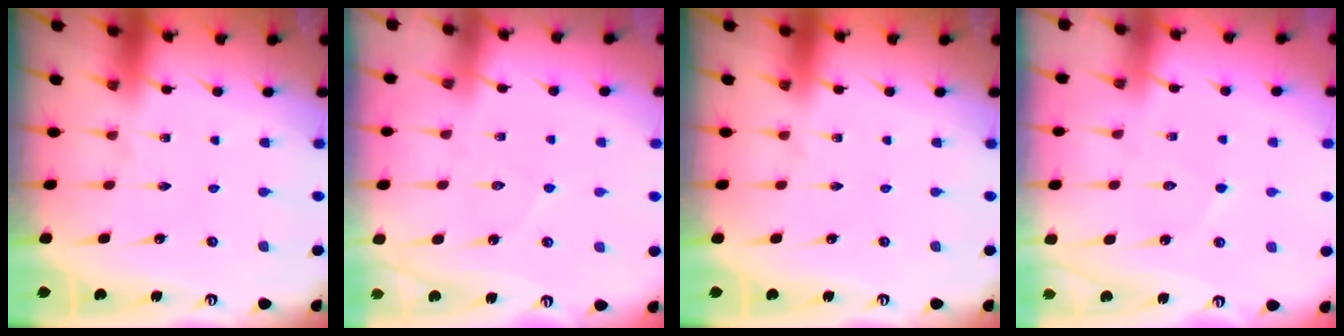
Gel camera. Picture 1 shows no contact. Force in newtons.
{"total": 3.9, "press": 3.9, "slide": 0.3}
{"total": 0.0}
{"total": 5.2, "press": 5.2, "slide": 0.4}